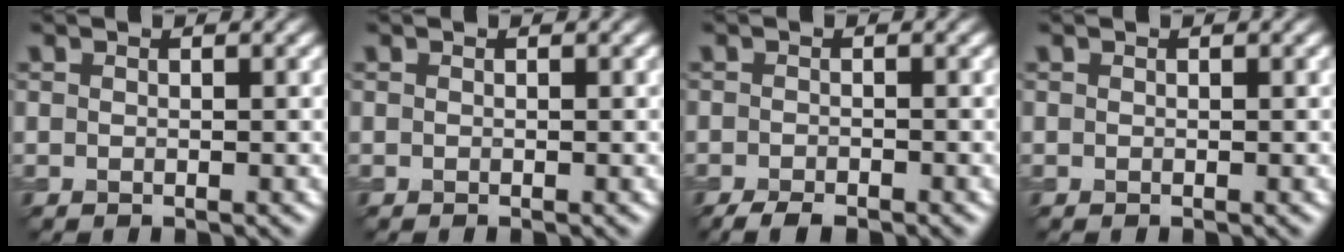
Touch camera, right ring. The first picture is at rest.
{"total": 0.0}
{"total": 2.4, "force": [-1.9, 0.7, 1.3], "torque": [-0.025, -0.003, -0.035]}
{"total": 0.0}